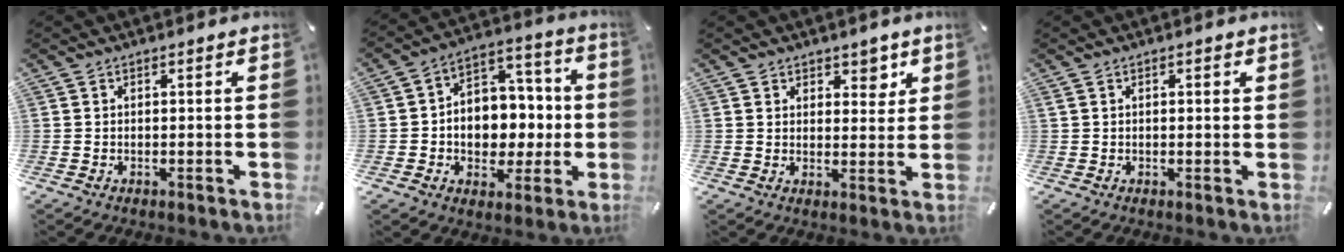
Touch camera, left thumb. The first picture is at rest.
{"total": 10.2, "force": [-1.6, 9.1, 4.5], "torque": [-0.059, 0.011, -0.020]}
{"total": 4.3, "force": [2.9, 3.1, 1.0], "torque": [0.007, -0.019, 0.042]}
{"total": 1.0, "force": [0.3, 0.6, 0.6], "torque": [-0.013, 0.004, 0.005]}